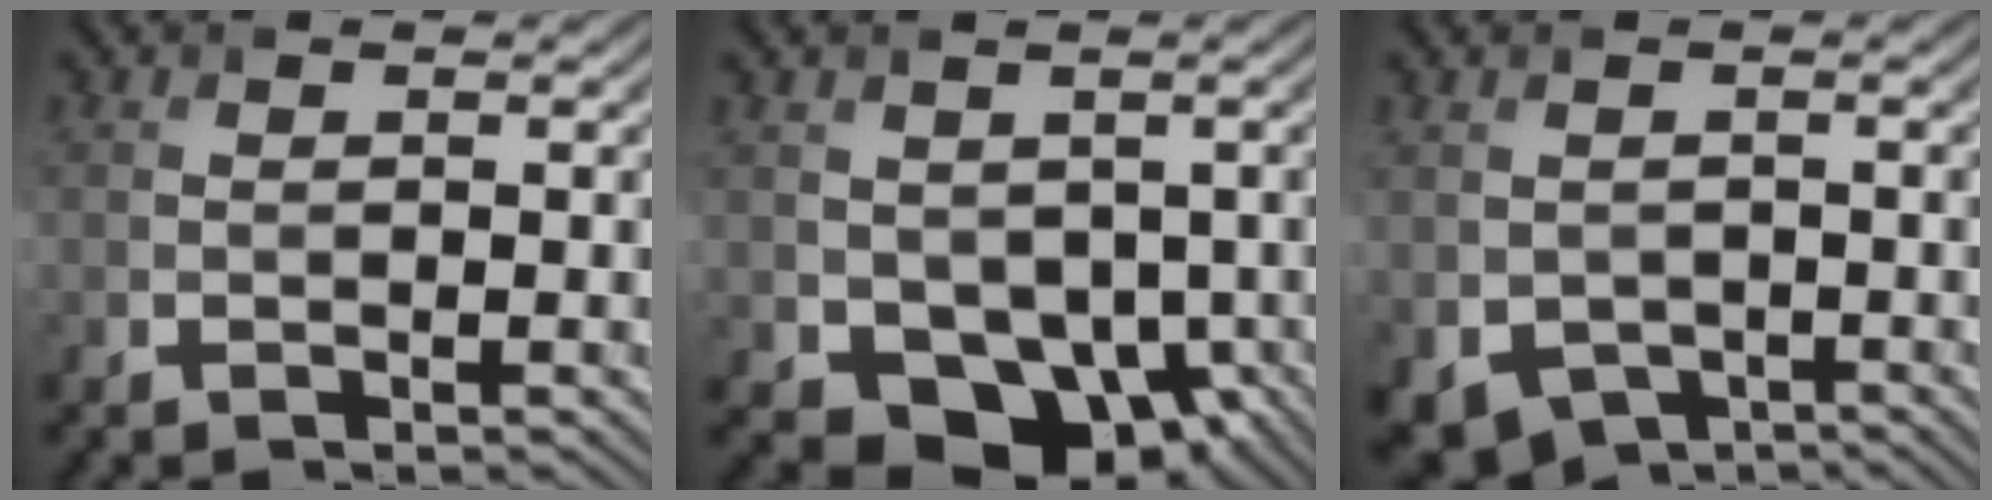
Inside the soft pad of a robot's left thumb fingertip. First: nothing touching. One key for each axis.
{"total": 6.7, "fx": -1.2, "fy": 5.4, "fz": 3.7, "tx": -0.066, "ty": -0.030, "tz": -0.015}
{"total": 3.0, "fx": -1.1, "fy": 2.5, "fz": 1.1, "tx": -0.046, "ty": -0.014, "tz": -0.017}